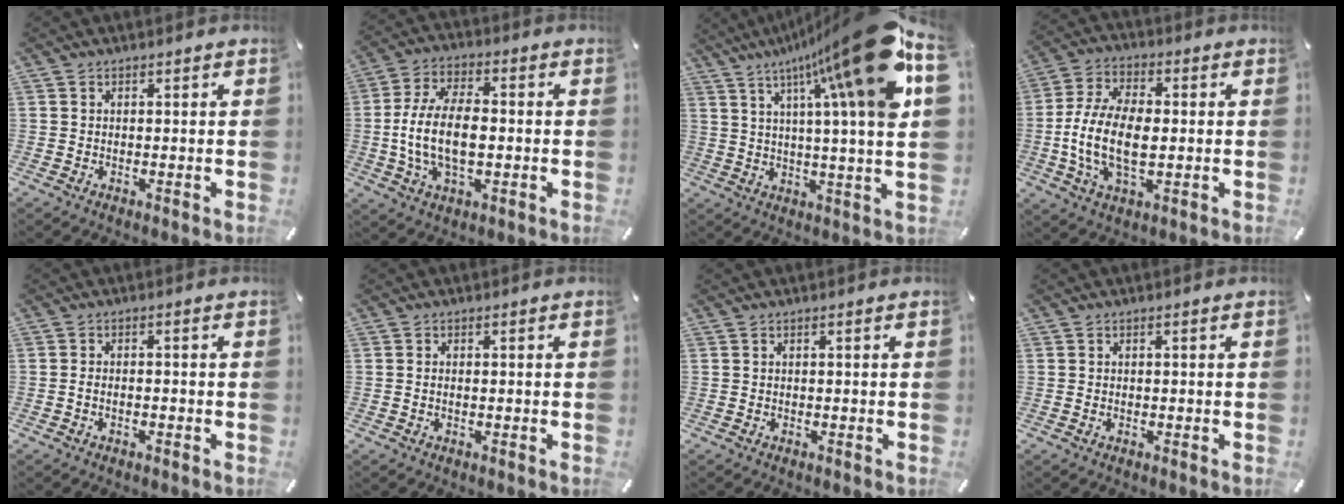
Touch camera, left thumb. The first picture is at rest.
{"total": 12.8, "force": [-1.4, 7.0, 10.6], "torque": [-0.216, 0.005, -0.020]}
{"total": 25.2, "force": [11.5, 2.6, 22.3], "torque": [-0.330, -0.079, 0.170]}
{"total": 13.1, "force": [-1.5, 7.3, 10.8], "torque": [-0.233, -0.001, -0.023]}
{"total": 1.6, "force": [-1.0, 0.5, 1.2], "torque": [-0.021, 0.003, -0.018]}
{"total": 1.0, "force": [-0.1, 0.3, 0.9], "torque": [-0.018, -0.002, -0.002]}
{"total": 0.0}
{"total": 0.0}